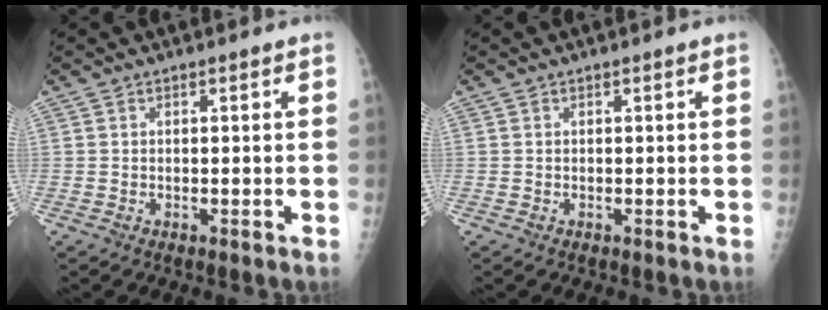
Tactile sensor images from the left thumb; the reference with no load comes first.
{"total": 0.0}